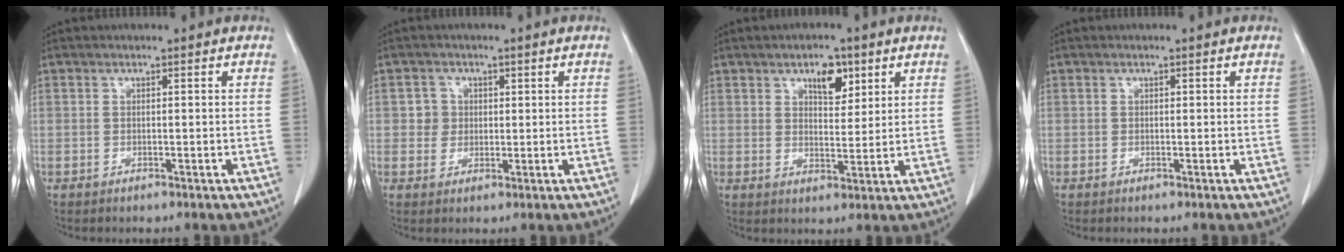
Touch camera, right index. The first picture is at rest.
{"total": 2.7, "force": [0.6, 2.7, 0.2], "torque": [0.005, 0.005, 0.009]}
{"total": 5.3, "force": [2.9, 2.5, 3.6], "torque": [-0.055, 0.001, 0.049]}
{"total": 0.0}